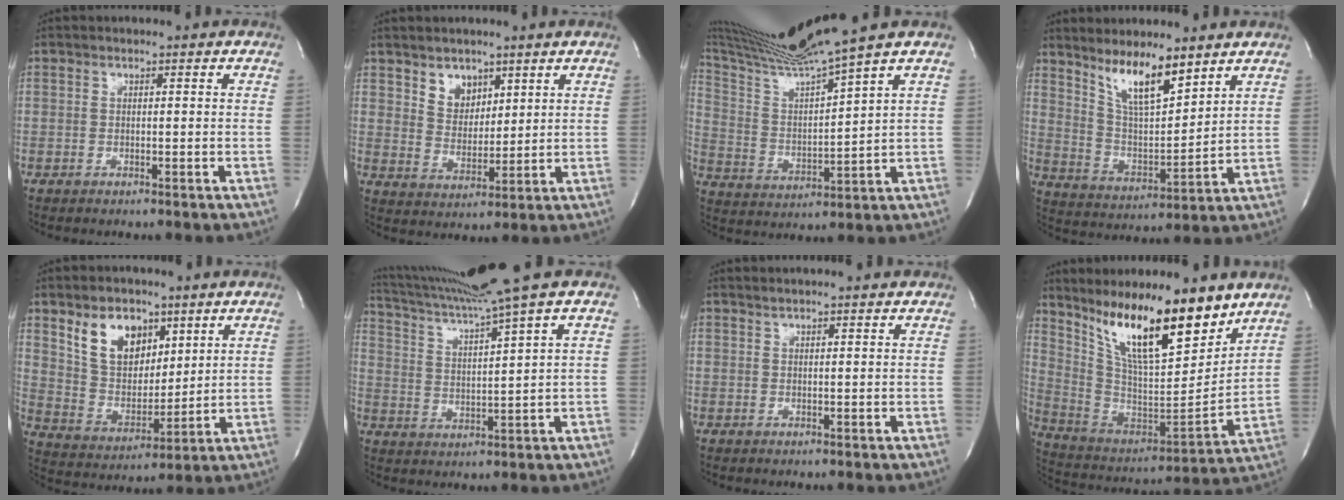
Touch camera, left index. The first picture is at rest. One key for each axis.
{"total": 4.7, "fx": 2.8, "fy": 3.3, "fz": 1.6, "tx": -0.030, "ty": -0.004, "tz": 0.059}
{"total": 13.1, "fx": 11.2, "fy": -3.0, "fz": 6.2, "tx": -0.123, "ty": -0.019, "tz": 0.207}
{"total": 8.8, "fx": 6.6, "fy": 1.8, "fz": 5.6, "tx": -0.115, "ty": -0.011, "tz": 0.134}
{"total": 9.7, "fx": 5.6, "fy": 6.2, "fz": 5.0, "tx": -0.104, "ty": 0.005, "tz": 0.117}
{"total": 12.0, "fx": 9.9, "fy": -3.6, "fz": 5.8, "tx": -0.111, "ty": -0.023, "tz": 0.167}
{"total": 4.4, "fx": 4.2, "fy": -0.4, "fz": 1.4, "tx": -0.021, "ty": 0.012, "tz": 0.045}
{"total": 18.8, "fx": 13.4, "fy": 3.9, "fz": 12.7, "tx": -0.226, "ty": -0.012, "tz": 0.243}